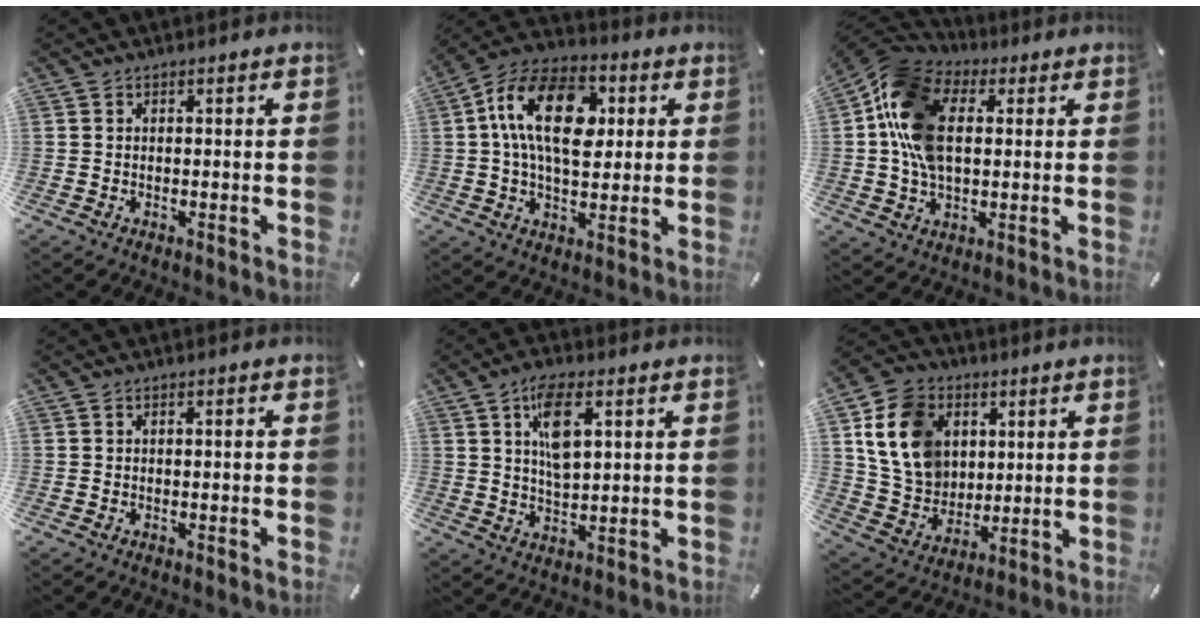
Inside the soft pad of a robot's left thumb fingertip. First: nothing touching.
{"total": 18.0, "force": [3.3, 11.5, 13.5], "torque": [-0.256, 0.010, 0.052]}
{"total": 15.8, "force": [1.8, 11.0, 11.1], "torque": [-0.258, 0.014, 0.031]}
{"total": 0.7, "force": [-0.1, 0.3, 0.6], "torque": [-0.012, 0.001, -0.004]}
{"total": 8.6, "force": [3.3, 4.0, 6.9], "torque": [-0.126, -0.005, 0.053]}
{"total": 15.0, "force": [3.9, 12.6, 7.1], "torque": [-0.148, 0.000, 0.081]}